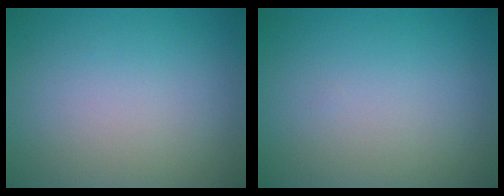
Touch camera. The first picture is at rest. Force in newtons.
{"total": 0.0}